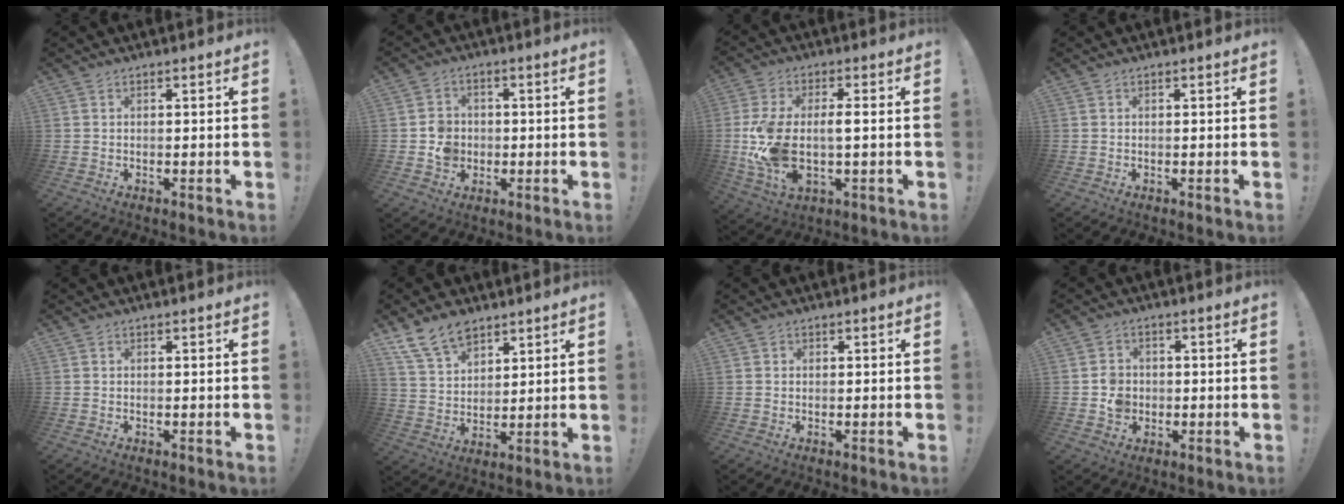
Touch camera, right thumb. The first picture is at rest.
{"total": 7.0, "force": [-1.5, 6.3, 2.6], "torque": [-0.035, 0.015, -0.024]}
{"total": 12.8, "force": [-1.0, 6.4, 11.1], "torque": [-0.243, -0.007, -0.022]}
{"total": 0.0}
{"total": 0.0}
{"total": 11.4, "force": [8.3, 6.4, 4.3], "torque": [-0.080, -0.048, 0.163]}
{"total": 0.6, "force": [0.1, 0.6, 0.0], "torque": [0.002, -0.001, 0.001]}
{"total": 6.0, "force": [-1.3, 5.3, 2.4], "torque": [-0.030, 0.010, -0.022]}